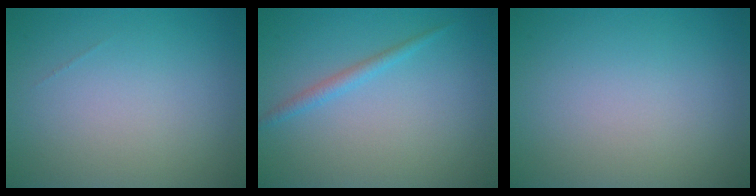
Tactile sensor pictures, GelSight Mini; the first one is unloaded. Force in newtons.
{"total": 1.3, "press": 1.3, "slide": 0.1}
{"total": 0.0}